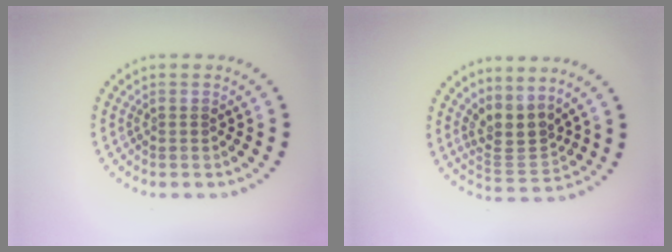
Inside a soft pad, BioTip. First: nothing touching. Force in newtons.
{"total": 3.3, "press": 2.7, "slide": 1.9}